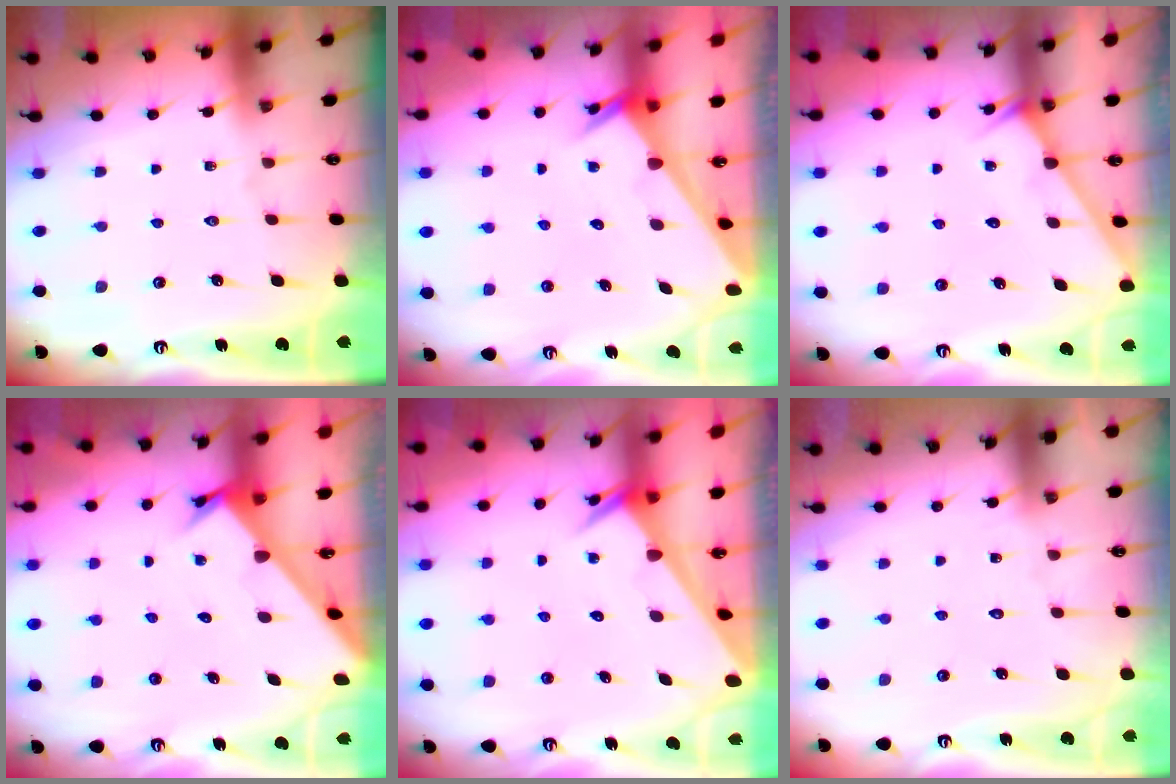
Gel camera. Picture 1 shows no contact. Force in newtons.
{"total": 2.0, "press": 2.0, "slide": 0.1}
{"total": 3.1, "press": 3.1, "slide": 0.4}
{"total": 2.2, "press": 2.2, "slide": 0.2}
{"total": 2.5, "press": 2.5, "slide": 0.1}
{"total": 4.2, "press": 4.2, "slide": 0.3}